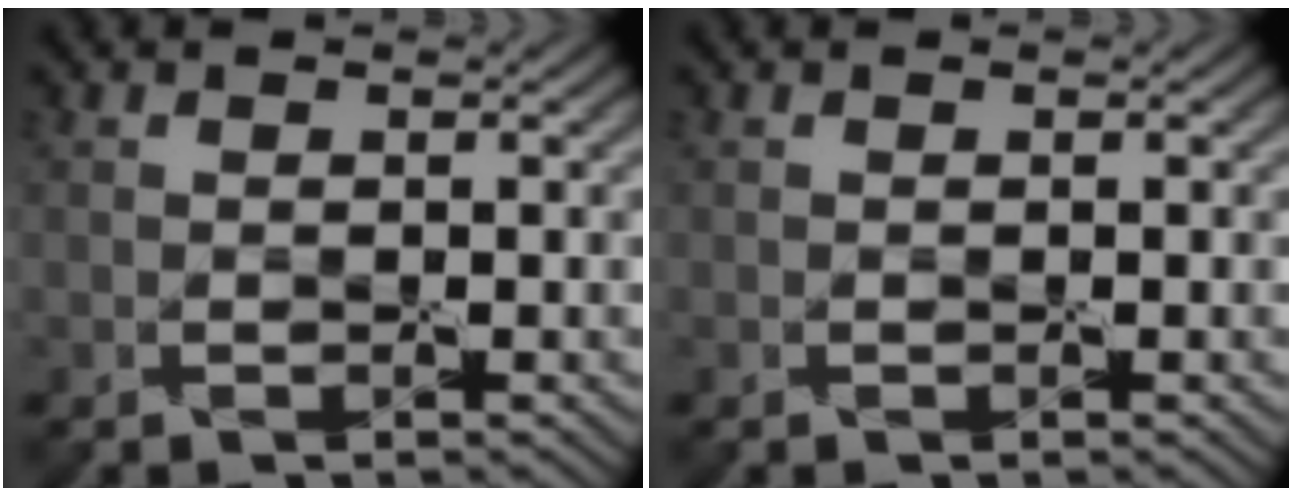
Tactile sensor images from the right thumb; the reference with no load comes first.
{"total": 0.0}